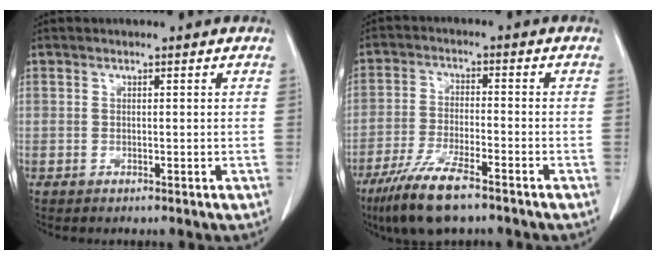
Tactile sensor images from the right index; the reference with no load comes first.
{"total": 10.0, "force": [-7.1, 1.7, 6.8], "torque": [-0.134, -0.023, -0.126]}